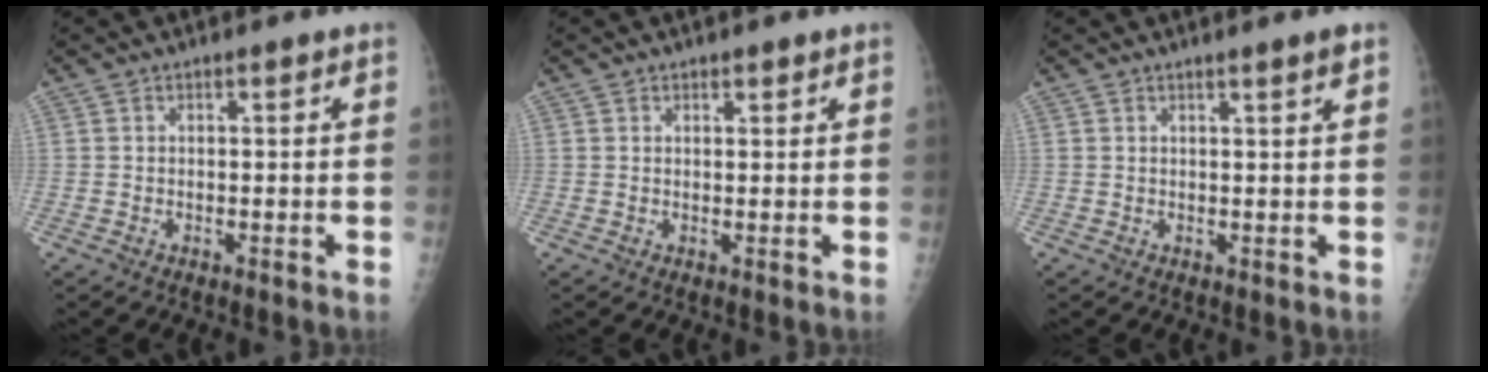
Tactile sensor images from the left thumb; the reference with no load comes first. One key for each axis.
{"total": 1.1, "fx": 0.8, "fy": 0.6, "fz": 0.4, "tx": 0.003, "ty": -0.005, "tz": 0.009}
{"total": 1.6, "fx": 1.1, "fy": -0.3, "fz": 1.1, "tx": -0.017, "ty": -0.009, "tz": 0.017}